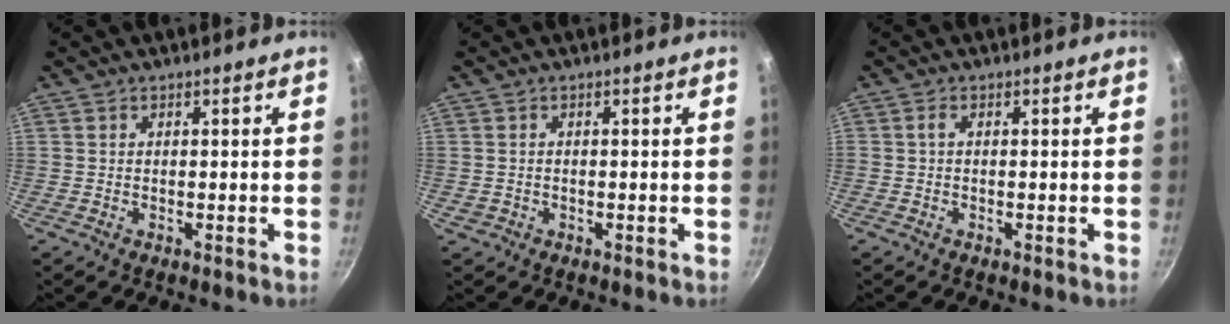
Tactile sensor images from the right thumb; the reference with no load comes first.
{"total": 0.6, "force": [-0.2, 0.6, 0.1], "torque": [-0.005, 0.001, 0.005]}
{"total": 1.1, "force": [0.0, 0.3, 1.1], "torque": [-0.027, 0.004, -0.002]}